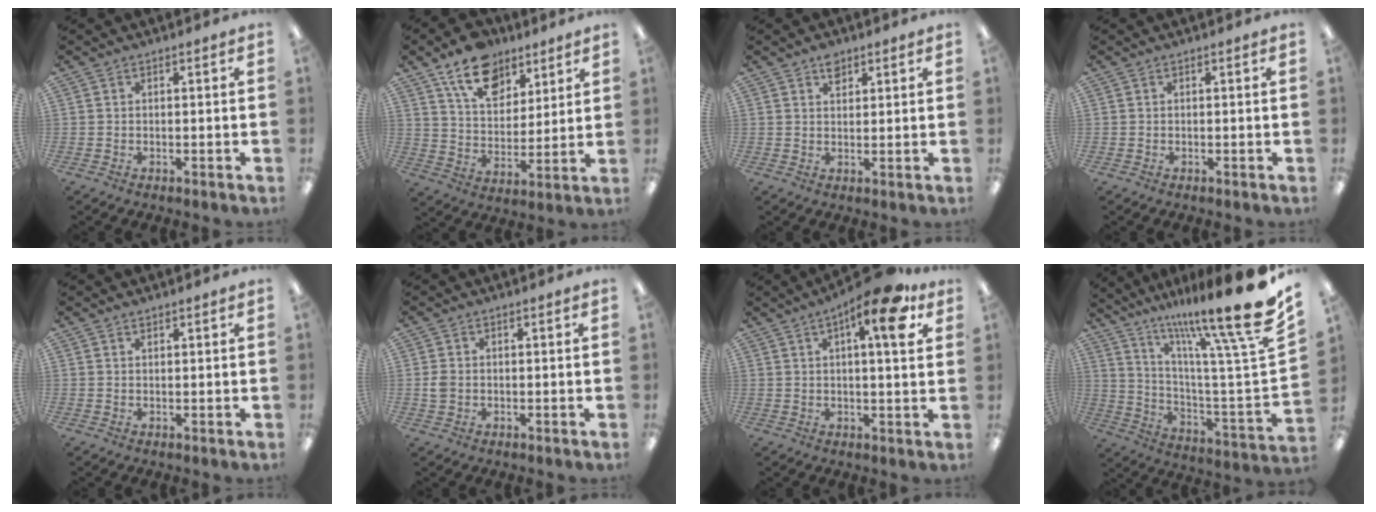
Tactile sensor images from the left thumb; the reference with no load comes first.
{"total": 14.7, "force": [10.1, 8.5, 6.5], "torque": [-0.104, -0.047, 0.187]}
{"total": 3.2, "force": [2.2, 1.8, 1.5], "torque": [-0.010, -0.009, 0.035]}
{"total": 0.0}
{"total": 0.9, "force": [0.8, 0.3, 0.4], "torque": [-0.008, 0.001, 0.014]}
{"total": 2.3, "force": [0.0, 1.9, 1.4], "torque": [-0.019, 0.002, -0.002]}
{"total": 13.1, "force": [6.5, 3.5, 10.8], "torque": [-0.151, -0.027, 0.096]}
{"total": 20.8, "force": [15.6, 0.4, 13.7], "torque": [-0.224, -0.116, 0.239]}